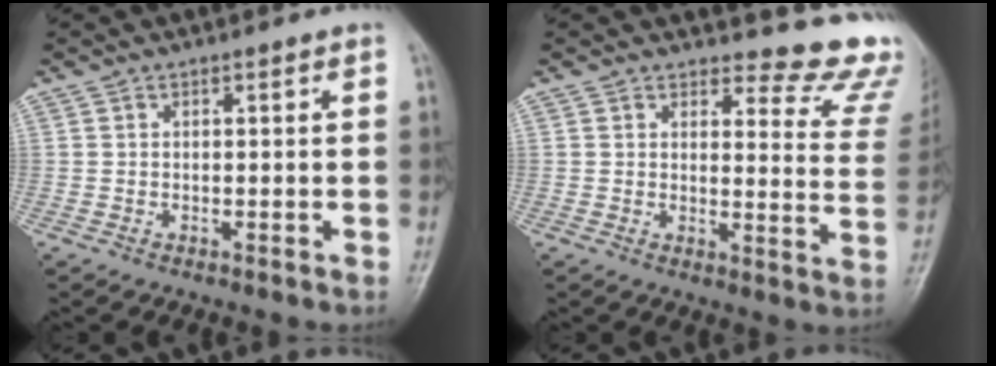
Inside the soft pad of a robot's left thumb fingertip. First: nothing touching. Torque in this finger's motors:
{"motor_torque": [0.22, -0.02, -0.29, -0.53, 0.05]}